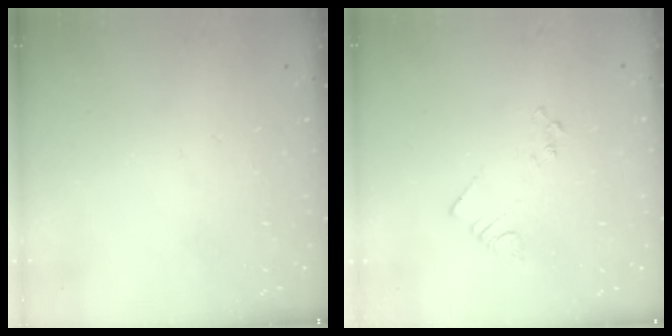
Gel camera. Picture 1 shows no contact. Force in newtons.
{"total": 3.6, "press": 3.6, "slide": 0.6}